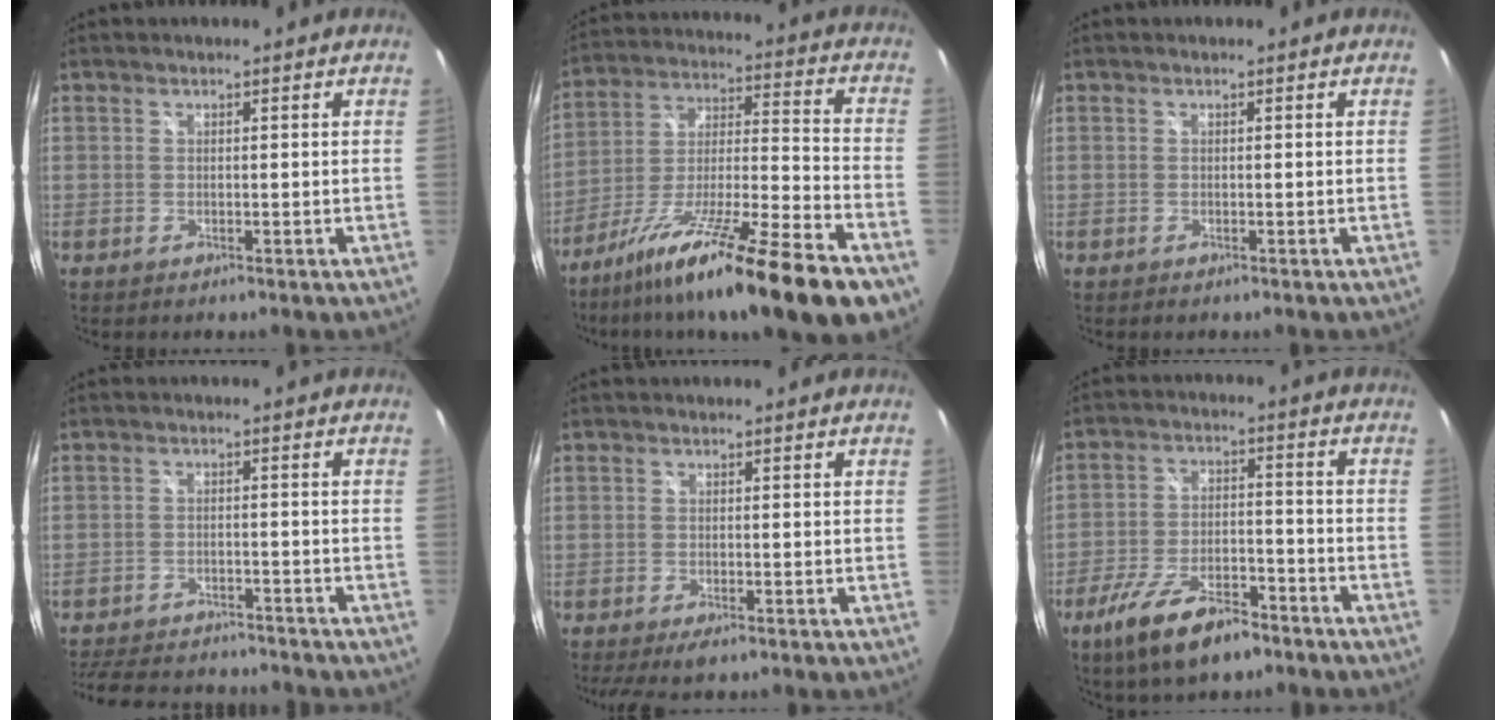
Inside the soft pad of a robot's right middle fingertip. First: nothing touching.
{"total": 25.3, "force": [-16.4, 3.2, 19.0], "torque": [-0.297, -0.040, -0.266]}
{"total": 0.0}
{"total": 15.8, "force": [-13.9, 4.6, 6.1], "torque": [-0.140, -0.008, -0.203]}
{"total": 4.2, "force": [-3.0, 0.9, 2.8], "torque": [-0.059, -0.021, -0.048]}
{"total": 13.1, "force": [-9.1, 4.7, 8.2], "torque": [-0.176, -0.018, -0.156]}